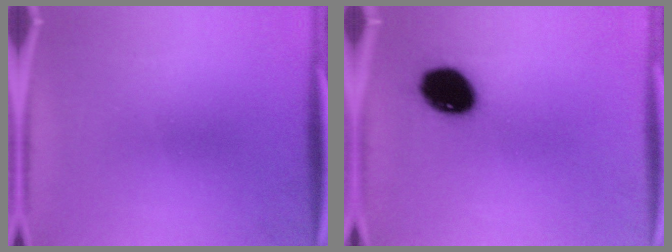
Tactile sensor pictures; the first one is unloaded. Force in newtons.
{"total": 12.9}